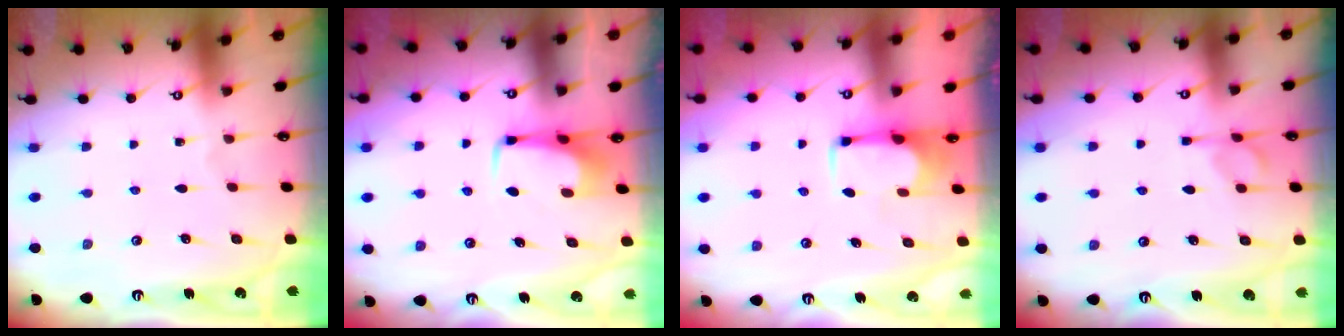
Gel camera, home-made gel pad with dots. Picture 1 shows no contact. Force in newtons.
{"total": 3.0, "press": 3.0, "slide": 0.4}
{"total": 1.7, "press": 1.5, "slide": 0.7}
{"total": 6.1, "press": 6.1, "slide": 0.5}